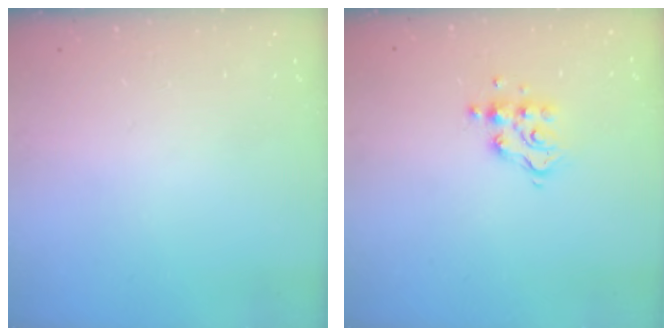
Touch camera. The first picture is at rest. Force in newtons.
{"total": 8.5, "press": 8.5, "slide": 0.5}